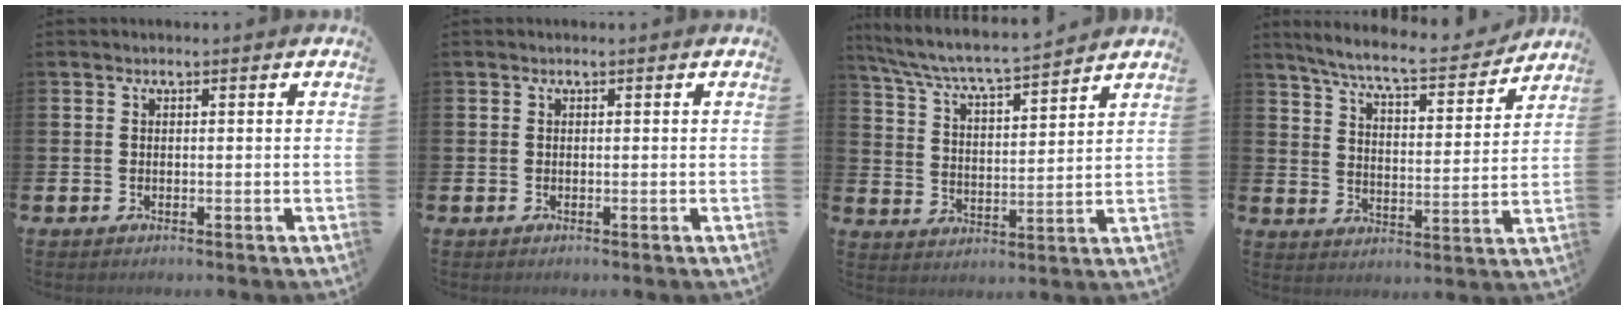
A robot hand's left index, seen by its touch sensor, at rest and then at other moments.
{"total": 0.0}
{"total": 6.3, "force": [5.9, 0.2, 2.0], "torque": [-0.072, -0.045, 0.100]}
{"total": 7.5, "force": [6.8, 0.6, 3.0], "torque": [-0.083, -0.046, 0.114]}